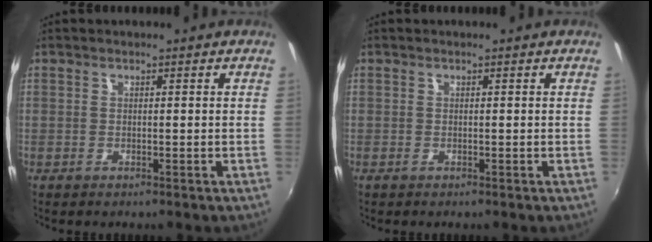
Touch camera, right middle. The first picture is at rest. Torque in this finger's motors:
{"motor_torque": [0.12, 0.01, 0.01, 0.00]}